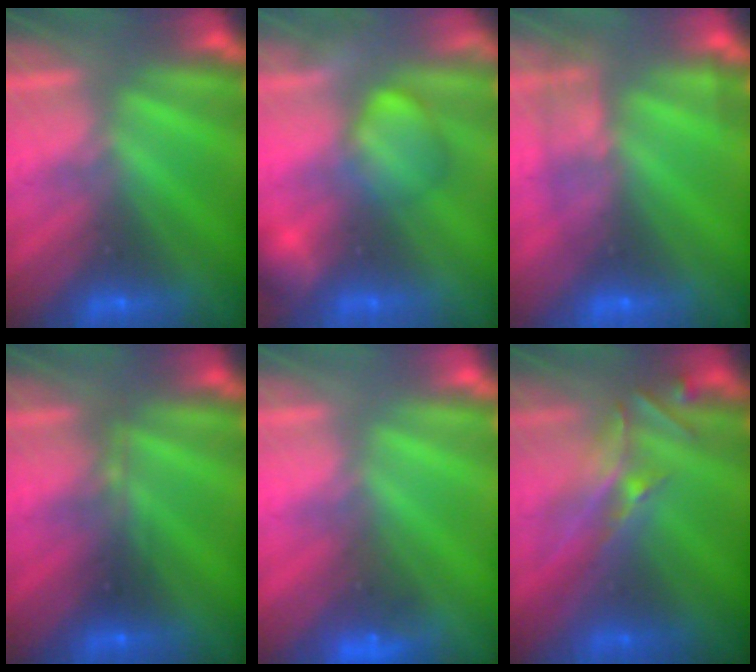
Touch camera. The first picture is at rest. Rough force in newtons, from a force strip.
{"total": 2.4}
{"total": 2.4}
{"total": 2.3}
{"total": 4.4}
{"total": 2.5}